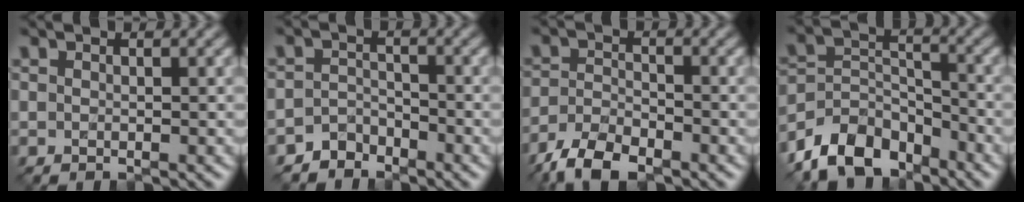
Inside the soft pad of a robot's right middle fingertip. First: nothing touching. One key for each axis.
{"total": 2.4, "fx": -2.1, "fy": 1.1, "fz": -0.3, "tx": 0.011, "ty": 0.011, "tz": -0.048}
{"total": 5.3, "fx": -4.1, "fy": 2.1, "fz": 2.7, "tx": -0.049, "ty": 0.000, "tz": -0.083}
{"total": 7.3, "fx": -5.7, "fy": 3.8, "fz": 2.3, "tx": -0.037, "ty": -0.001, "tz": -0.113}